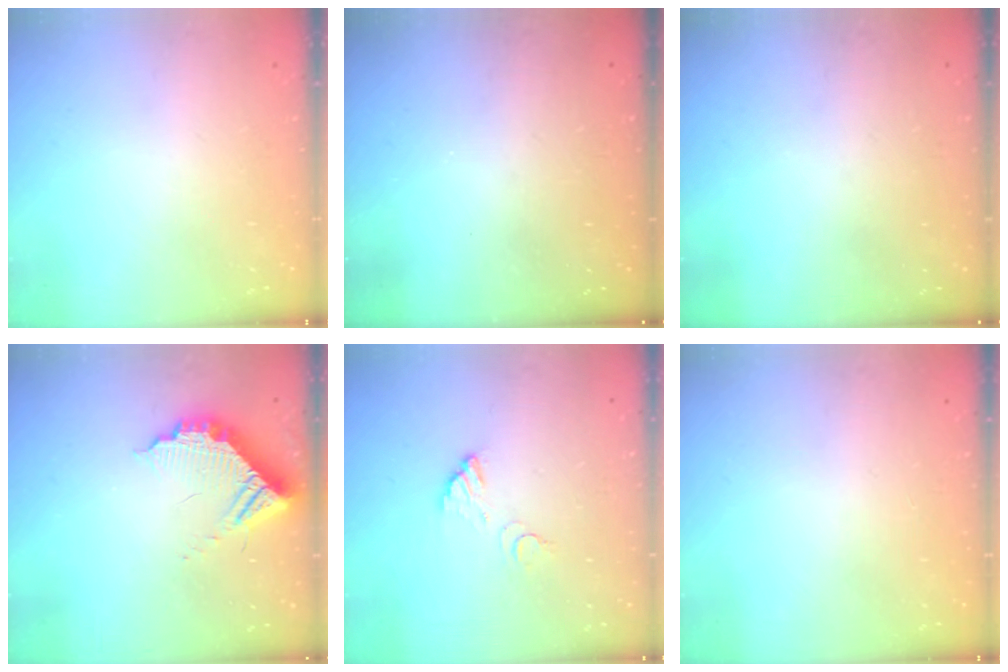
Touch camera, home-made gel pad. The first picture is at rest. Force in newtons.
{"total": 3.2, "press": 3.2, "slide": 0.1}
{"total": 3.0, "press": 3.0, "slide": 0.1}
{"total": 11.1, "press": 11.0, "slide": 1.0}
{"total": 4.1, "press": 4.1, "slide": 0.2}
{"total": 0.0}